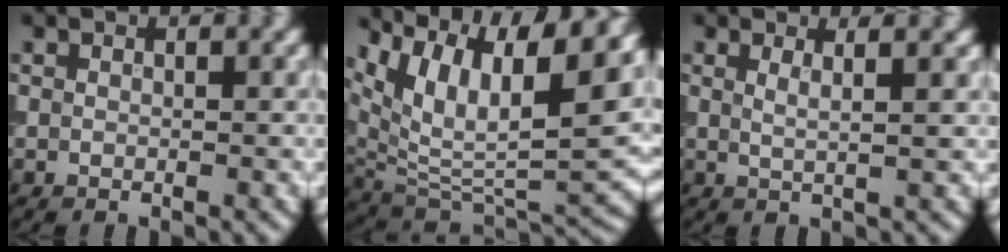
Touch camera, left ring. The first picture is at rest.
{"total": 15.4, "force": [7.8, 6.8, 11.3], "torque": [-0.188, 0.028, 0.140]}
{"total": 2.2, "force": [1.0, 0.7, 1.8], "torque": [-0.018, -0.001, 0.005]}